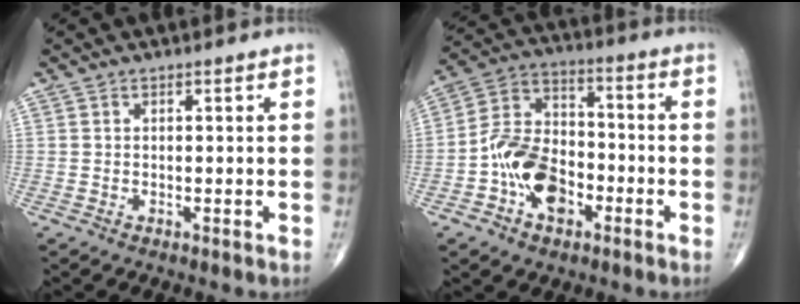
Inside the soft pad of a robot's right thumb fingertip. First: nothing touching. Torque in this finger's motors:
{"motor_torque": [3.01, 1.99, 0.67, -0.84, 0.13]}